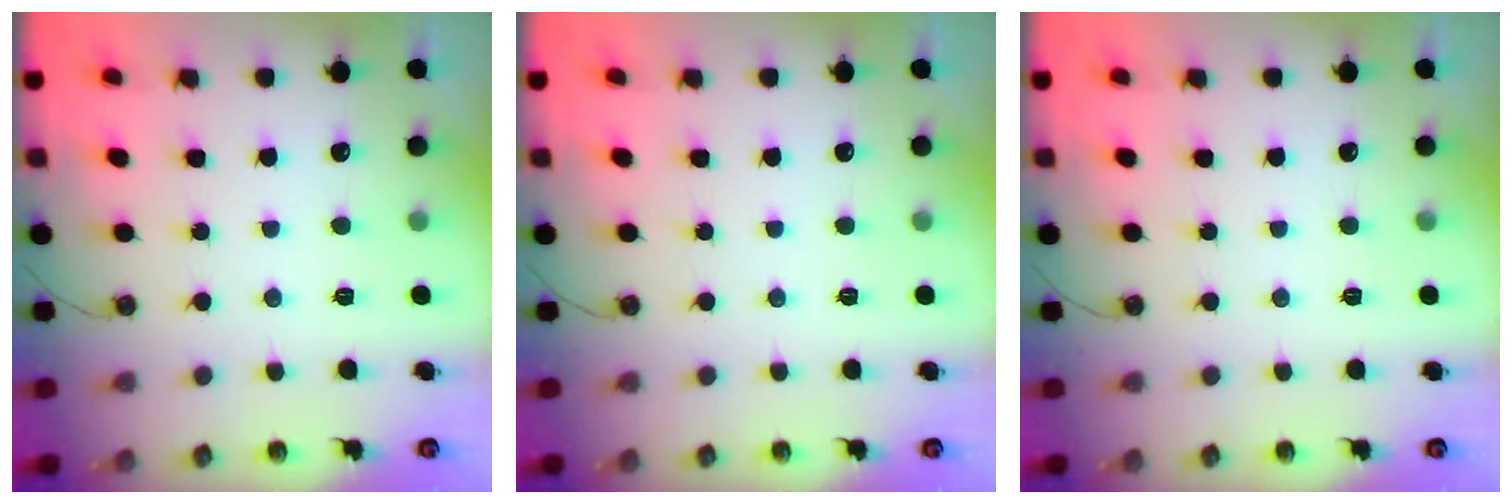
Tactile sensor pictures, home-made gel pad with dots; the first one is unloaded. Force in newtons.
{"total": 0.0}
{"total": 0.0}